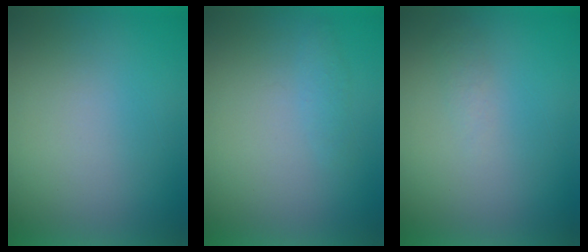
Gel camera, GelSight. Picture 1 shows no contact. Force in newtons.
{"total": 1.3}
{"total": 1.2}